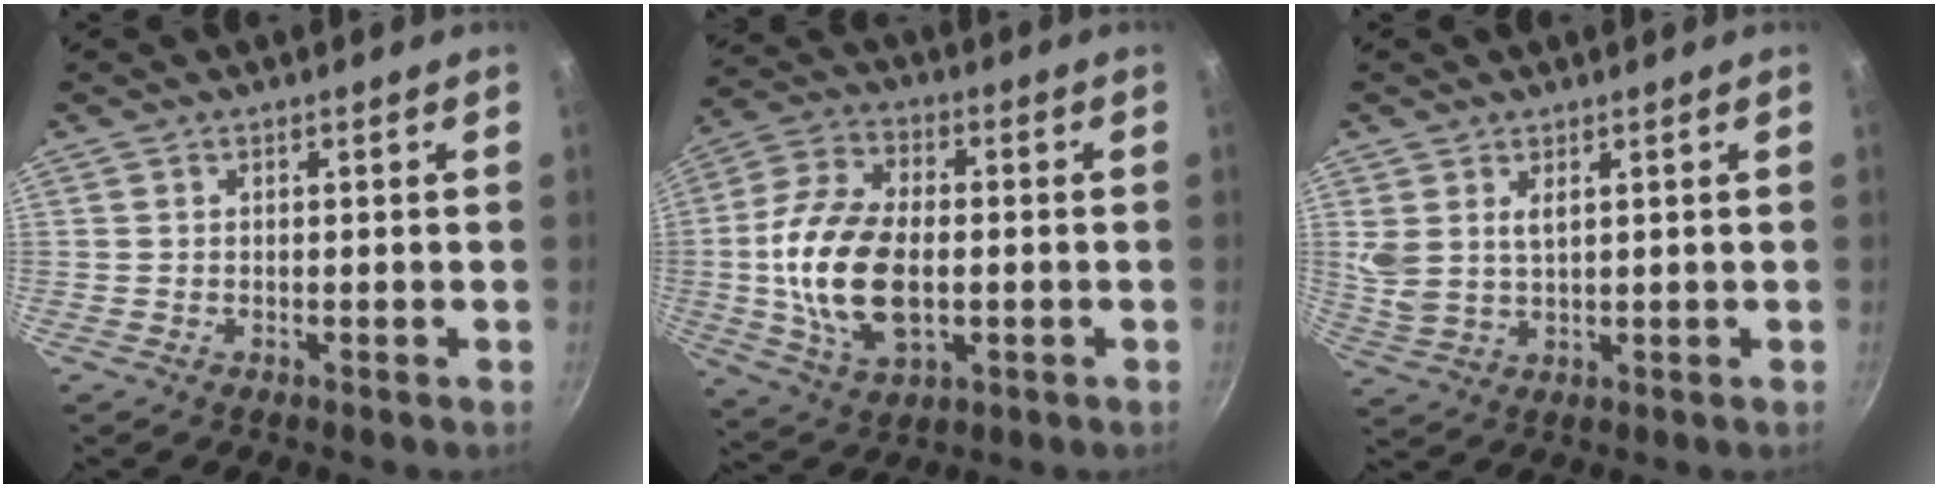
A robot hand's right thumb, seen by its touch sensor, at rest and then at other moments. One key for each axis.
{"total": 18.1, "fx": -1.5, "fy": 10.4, "fz": 14.7, "tx": -0.282, "ty": 0.011, "tz": -0.022}
{"total": 5.2, "fx": 1.9, "fy": 2.9, "fz": 3.9, "tx": -0.083, "ty": -0.006, "tz": 0.050}